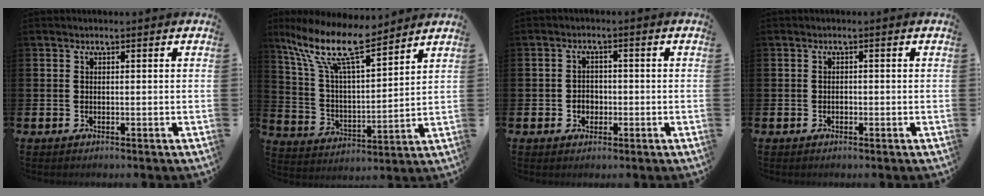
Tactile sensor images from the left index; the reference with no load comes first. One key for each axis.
{"total": 12.9, "fx": 10.2, "fy": 3.4, "fz": 7.1, "tx": -0.180, "ty": -0.047, "tz": 0.182}
{"total": 2.2, "fx": -0.5, "fy": 2.0, "fz": 0.8, "tx": -0.008, "ty": 0.002, "tz": -0.017}
{"total": 0.7, "fx": -0.3, "fy": 0.6, "fz": 0.3, "tx": -0.002, "ty": 0.002, "tz": -0.007}